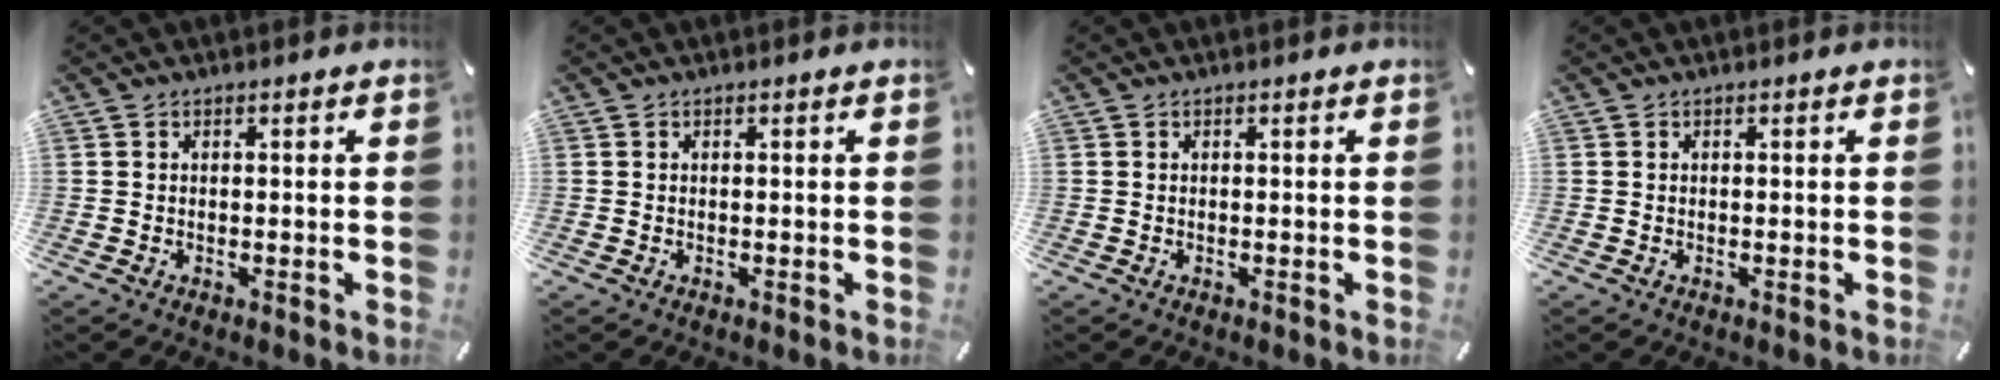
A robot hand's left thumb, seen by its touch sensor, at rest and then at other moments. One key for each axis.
{"total": 0.0}
{"total": 0.0}
{"total": 0.0}